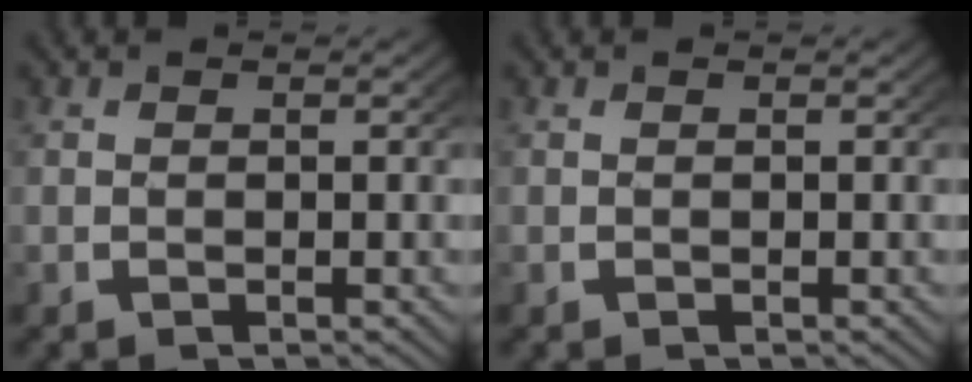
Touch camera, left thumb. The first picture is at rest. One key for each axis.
{"total": 0.0}